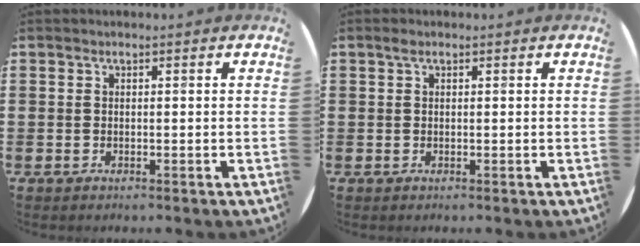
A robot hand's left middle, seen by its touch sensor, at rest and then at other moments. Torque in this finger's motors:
{"motor_torque": [0.12, -0.21, -0.05, 0.00]}